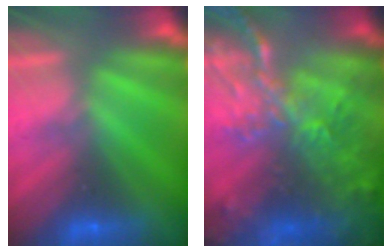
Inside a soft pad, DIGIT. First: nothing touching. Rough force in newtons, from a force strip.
{"total": 9.4}